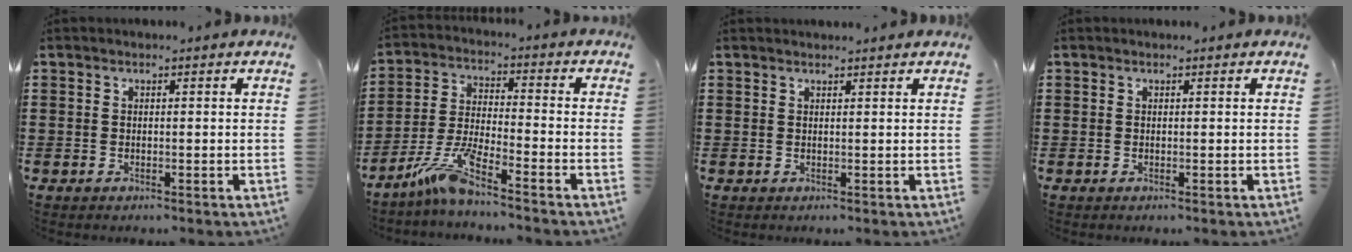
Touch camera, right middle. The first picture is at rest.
{"total": 7.6, "force": [-5.7, 0.4, 5.0], "torque": [-0.120, -0.015, -0.115]}
{"total": 1.2, "force": [1.1, -0.2, 0.1], "torque": [-0.004, -0.003, 0.022]}
{"total": 0.0}